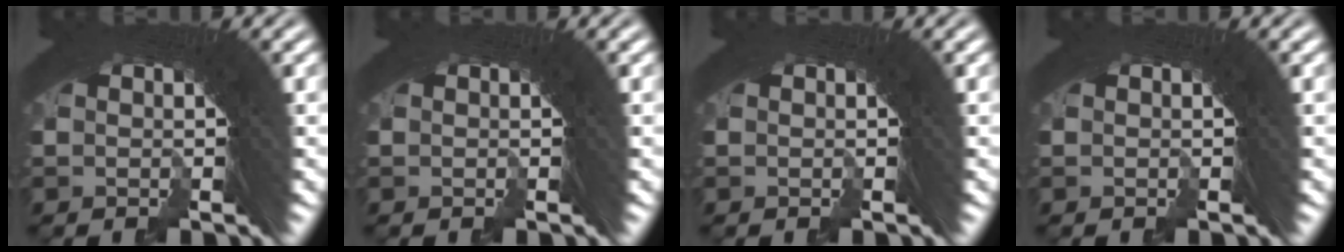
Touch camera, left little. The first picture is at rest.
{"total": 0.0}
{"total": 0.0}
{"total": 0.0}